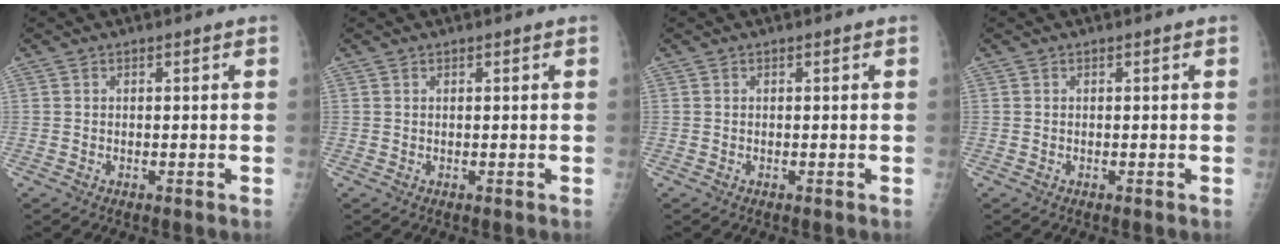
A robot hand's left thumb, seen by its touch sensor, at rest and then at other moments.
{"total": 0.0}
{"total": 0.0}
{"total": 0.0}